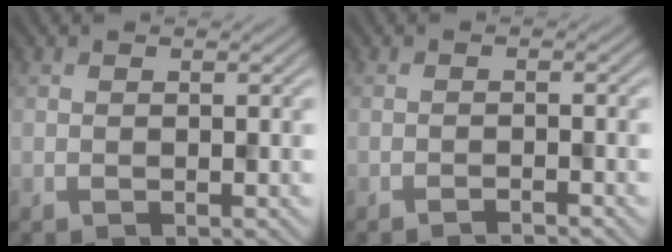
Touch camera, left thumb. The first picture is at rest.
{"total": 1.1, "force": [-1.0, 0.0, 0.4], "torque": [-0.005, 0.003, -0.021]}